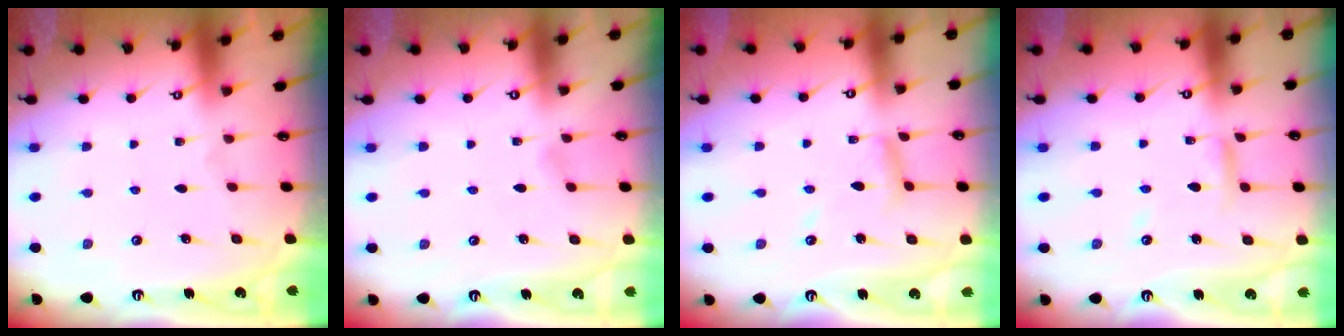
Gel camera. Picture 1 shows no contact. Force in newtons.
{"total": 0.9, "press": 0.9, "slide": 0.1}
{"total": 7.8, "press": 7.8, "slide": 0.6}
{"total": 6.9, "press": 6.9, "slide": 0.6}